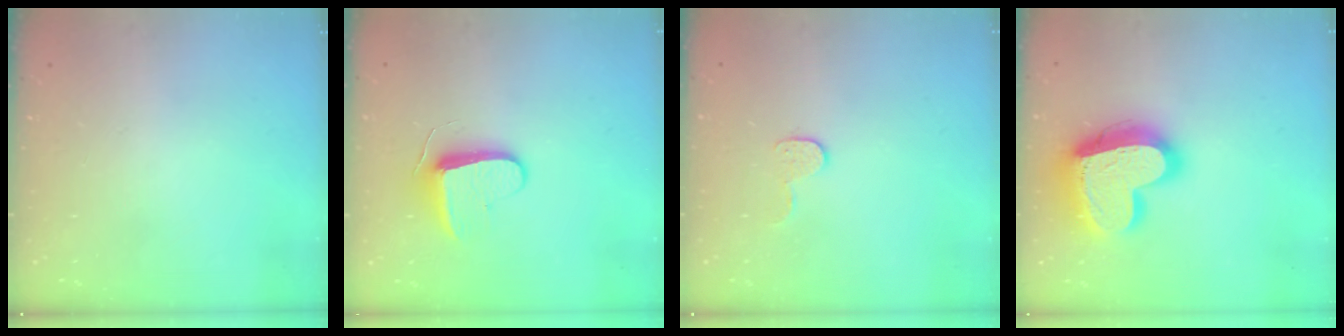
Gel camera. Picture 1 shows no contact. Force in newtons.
{"total": 8.7, "press": 8.7, "slide": 0.5}
{"total": 5.7, "press": 5.7, "slide": 0.3}
{"total": 22.7, "press": 22.6, "slide": 1.9}